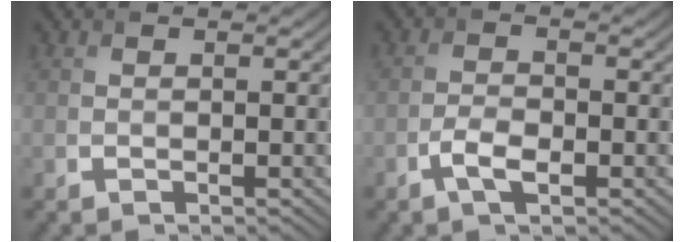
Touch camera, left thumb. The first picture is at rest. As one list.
[{"total": 3.3, "force": [-1.7, 1.4, 2.4], "torque": [-0.051, 0.000, -0.038]}]